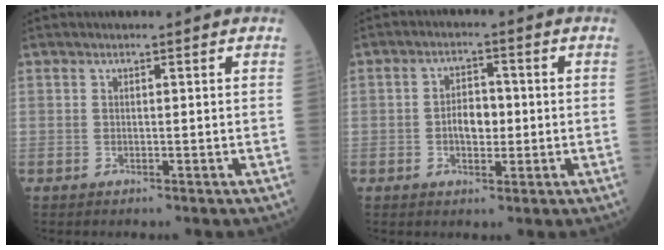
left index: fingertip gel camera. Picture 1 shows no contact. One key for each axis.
{"total": 4.2, "fx": -1.2, "fy": 2.4, "fz": 3.2, "tx": -0.055, "ty": 0.006, "tz": -0.025}